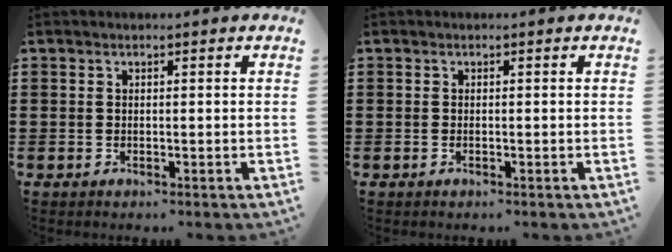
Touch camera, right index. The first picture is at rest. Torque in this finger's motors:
{"motor_torque": [0.00, 2.14, -0.01, -0.01]}